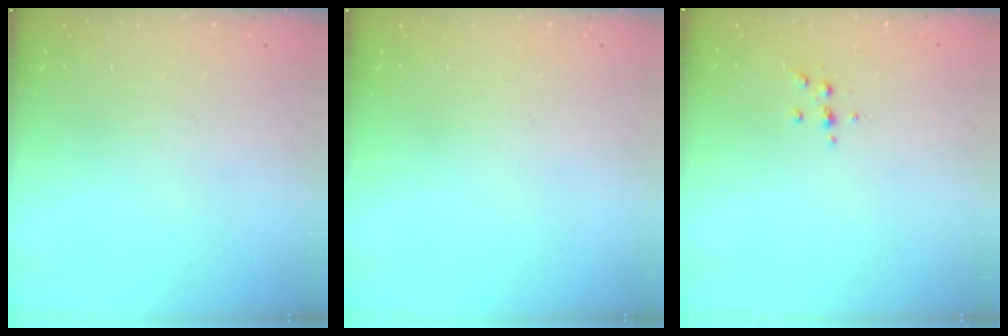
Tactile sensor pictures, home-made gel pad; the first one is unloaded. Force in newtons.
{"total": 0.0}
{"total": 3.6, "press": 3.5, "slide": 0.9}